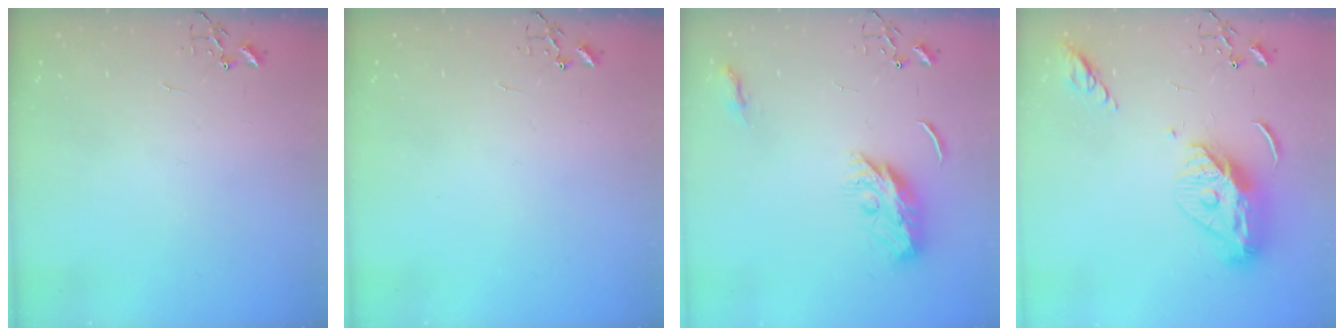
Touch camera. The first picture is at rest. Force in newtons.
{"total": 0.0}
{"total": 10.2, "press": 10.2, "slide": 0.1}
{"total": 12.7, "press": 12.7, "slide": 0.9}